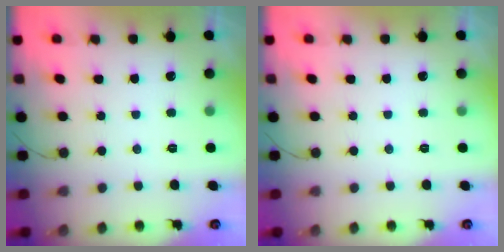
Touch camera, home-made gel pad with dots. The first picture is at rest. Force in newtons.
{"total": 0.0}